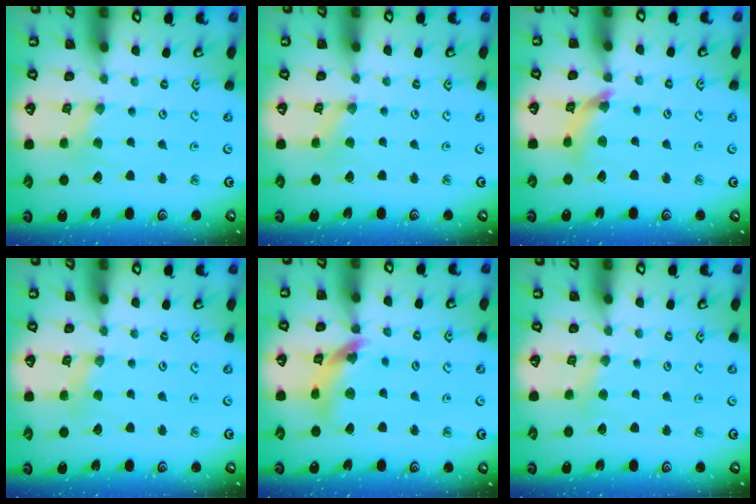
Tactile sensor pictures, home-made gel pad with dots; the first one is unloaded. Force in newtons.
{"total": 0.0}
{"total": 8.2, "press": 8.1, "slide": 0.6}
{"total": 2.3, "press": 2.3, "slide": 0.3}
{"total": 13.3, "press": 13.2, "slide": 1.6}
{"total": 2.8, "press": 2.7, "slide": 0.5}